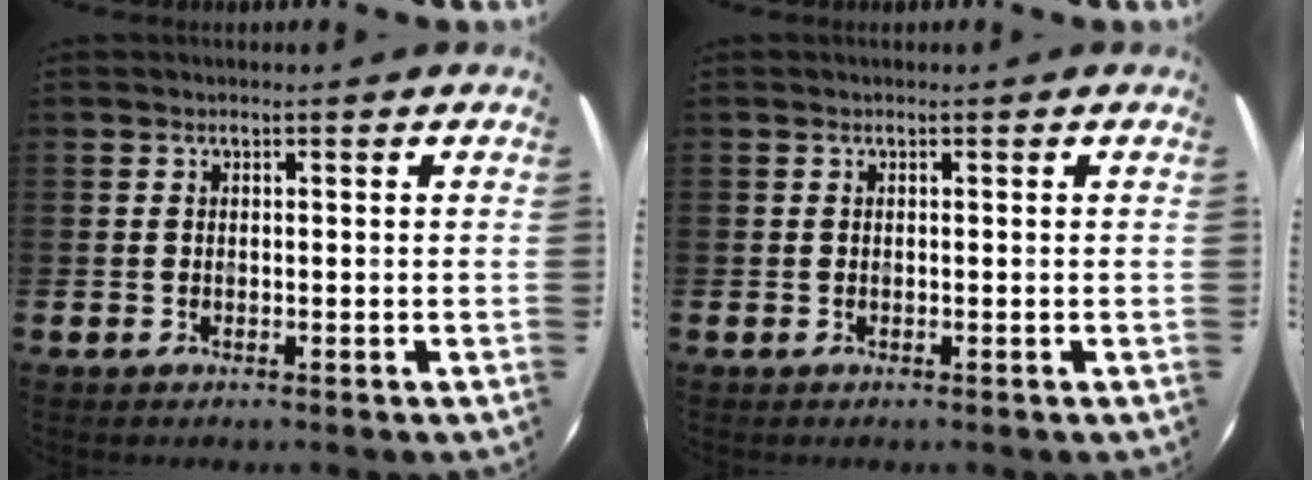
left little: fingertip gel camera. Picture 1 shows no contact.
{"total": 0.0}